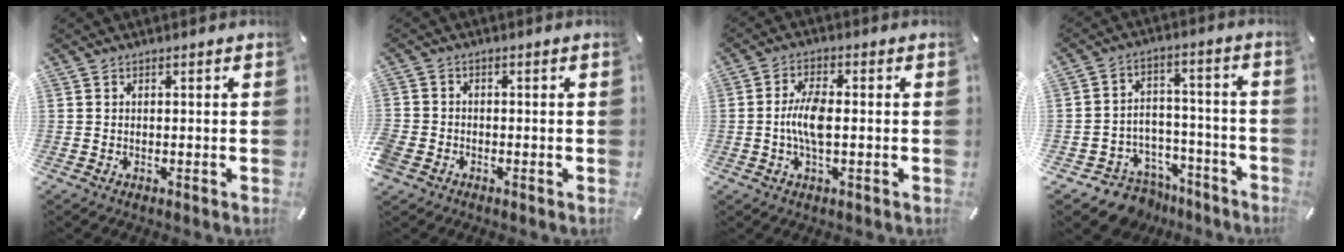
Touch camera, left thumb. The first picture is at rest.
{"total": 2.7, "force": [-1.5, 2.1, 0.8], "torque": [-0.017, 0.007, -0.031]}
{"total": 7.0, "force": [-0.6, 2.8, 6.3], "torque": [-0.139, 0.000, -0.017]}
{"total": 7.8, "force": [-5.3, 5.7, 0.8], "torque": [-0.002, 0.034, -0.089]}